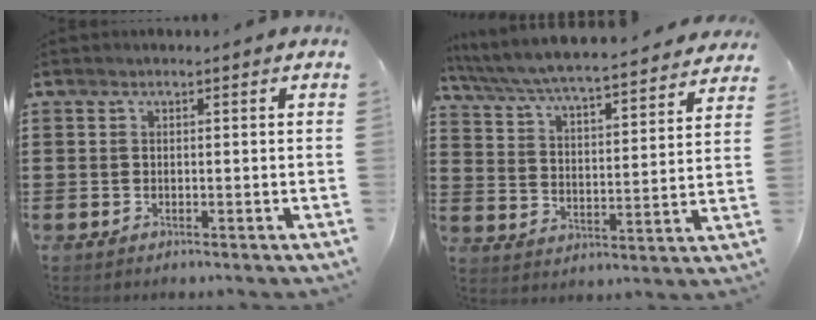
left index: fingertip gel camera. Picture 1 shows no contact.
{"total": 5.3, "force": [5.0, -0.2, 1.6], "torque": [-0.056, -0.040, 0.079]}